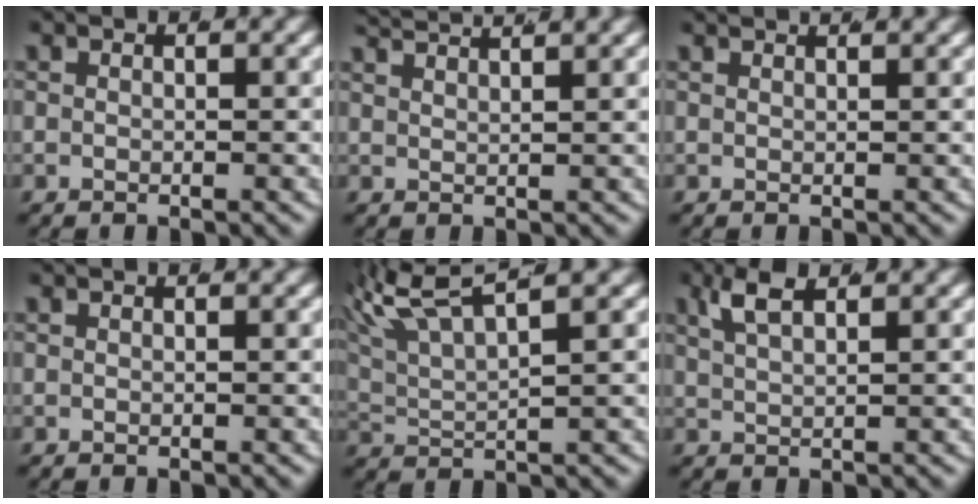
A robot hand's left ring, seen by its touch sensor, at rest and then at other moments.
{"total": 3.4, "force": [3.2, -0.2, 1.1], "torque": [-0.018, 0.003, 0.057]}
{"total": 1.5, "force": [1.4, -0.4, 0.5], "torque": [0.002, 0.001, 0.022]}
{"total": 0.0}
{"total": 6.6, "force": [4.4, 2.8, 4.1], "torque": [-0.094, -0.003, 0.077]}
{"total": 2.2, "force": [1.8, 0.0, 1.3], "torque": [-0.030, -0.001, 0.041]}